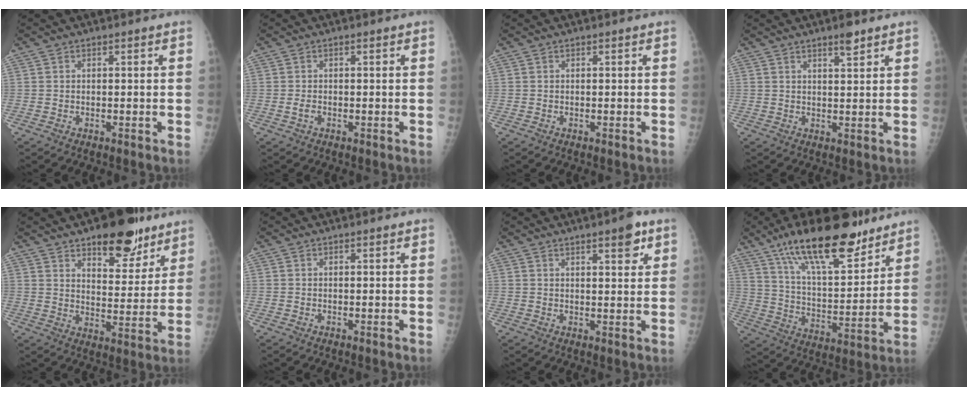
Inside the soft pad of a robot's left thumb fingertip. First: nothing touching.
{"total": 1.1, "force": [-0.4, 0.7, 0.8], "torque": [-0.017, -0.001, -0.008]}
{"total": 0.0}
{"total": 3.2, "force": [2.4, 0.7, 2.1], "torque": [-0.028, -0.017, 0.037]}
{"total": 14.6, "force": [9.8, 6.5, 8.6], "torque": [-0.070, -0.059, 0.146]}
{"total": 0.0}
{"total": 5.0, "force": [2.9, 1.5, 3.8], "torque": [-0.041, -0.013, 0.037]}
{"total": 22.0, "force": [15.4, 7.4, 14.0], "torque": [-0.197, -0.065, 0.259]}